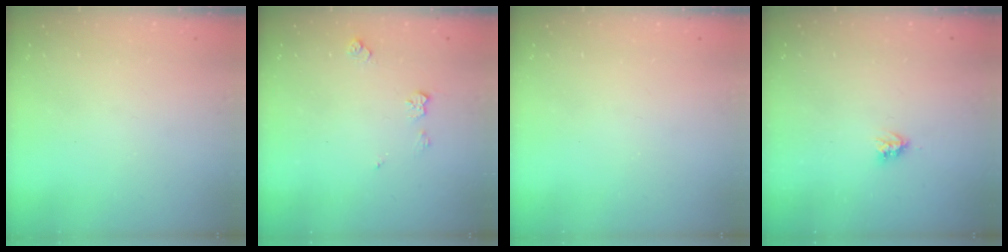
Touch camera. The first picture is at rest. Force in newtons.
{"total": 5.9, "press": 5.9, "slide": 0.8}
{"total": 0.0}
{"total": 3.6, "press": 3.6, "slide": 0.1}